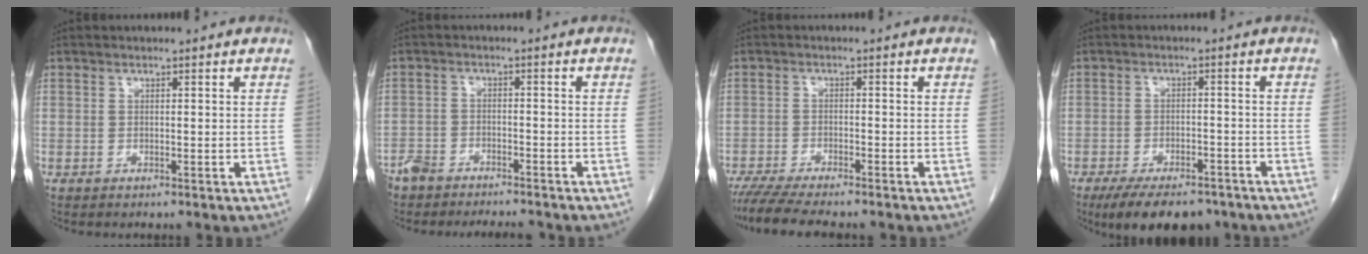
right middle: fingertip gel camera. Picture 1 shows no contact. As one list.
[{"total": 7.8, "force": [-7.0, 2.3, 2.5], "torque": [-0.040, -0.002, -0.108]}, {"total": 9.6, "force": [-8.3, 0.9, 4.7], "torque": [-0.069, -0.017, -0.131]}, {"total": 11.1, "force": [-8.6, 4.3, 5.6], "torque": [-0.080, -0.005, -0.127]}]